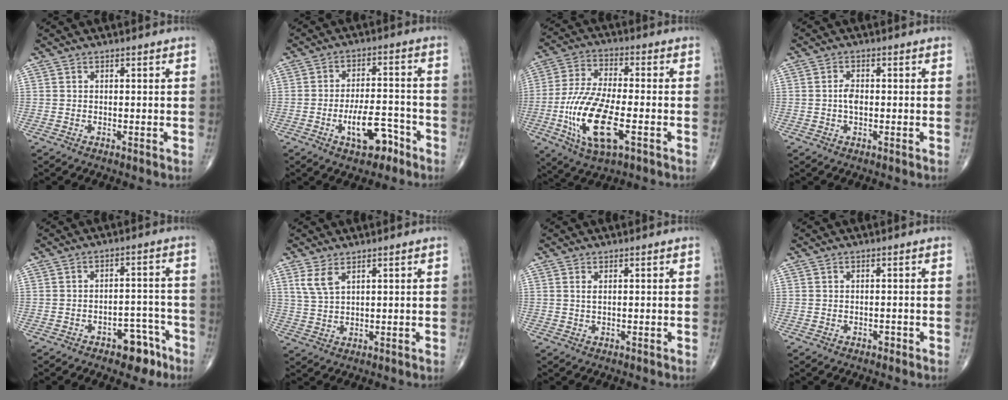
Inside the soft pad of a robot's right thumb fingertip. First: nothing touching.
{"total": 8.8, "force": [-4.5, 3.9, 6.5], "torque": [-0.096, 0.034, -0.070]}
{"total": 16.1, "force": [-4.8, 6.0, 14.1], "torque": [-0.298, 0.007, -0.083]}
{"total": 2.6, "force": [-0.2, 1.5, 2.1], "torque": [-0.040, 0.004, -0.008]}
{"total": 6.8, "force": [-4.3, 3.7, 3.8], "torque": [-0.024, 0.044, -0.056]}
{"total": 4.2, "force": [2.4, 1.7, 3.0], "torque": [-0.066, -0.006, 0.057]}
{"total": 1.1, "force": [0.4, 0.4, 0.9], "torque": [-0.022, 0.001, 0.009]}
{"total": 0.6, "force": [-0.4, 0.4, 0.2], "torque": [-0.002, 0.001, -0.009]}